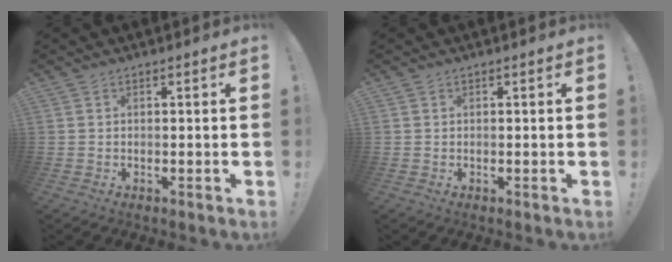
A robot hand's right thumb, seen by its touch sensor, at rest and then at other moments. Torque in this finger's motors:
{"motor_torque": [-0.19, 0.06, 0.13, -0.04, 0.00]}